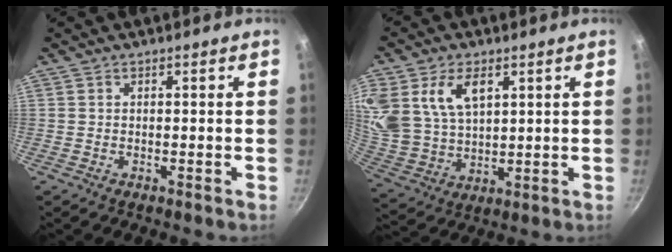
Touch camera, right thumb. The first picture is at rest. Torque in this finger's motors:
{"motor_torque": [0.24, 0.26, 0.89, 0.82, 0.14]}